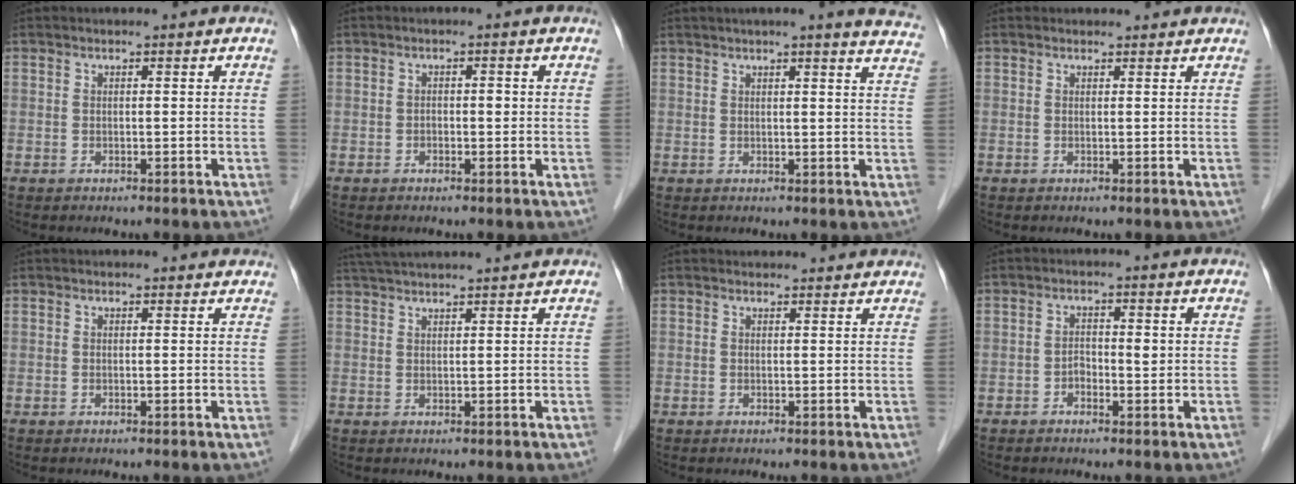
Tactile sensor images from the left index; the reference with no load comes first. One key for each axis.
{"total": 1.3, "fx": -0.2, "fy": 0.7, "fz": 1.0, "tx": -0.013, "ty": 0.008, "tz": -0.004}
{"total": 11.2, "fx": 9.9, "fy": 0.3, "fz": 5.2, "tx": -0.052, "ty": -0.020, "tz": 0.089}
{"total": 0.9, "fx": 0.7, "fy": 0.5, "fz": -0.2, "tx": -0.001, "ty": 0.008, "tz": 0.008}
{"total": 3.1, "fx": 2.9, "fy": 0.8, "fz": 0.6, "tx": -0.008, "ty": 0.019, "tz": 0.028}
{"total": 8.2, "fx": 7.4, "fy": -0.8, "fz": 3.4, "tx": -0.058, "ty": 0.037, "tz": 0.112}
{"total": 3.9, "fx": 3.8, "fy": 1.0, "fz": 0.5, "tx": -0.004, "ty": 0.016, "tz": 0.037}
{"total": 2.2, "fx": -0.3, "fy": 1.2, "fz": 1.8, "tx": -0.026, "ty": 0.007, "tz": -0.005}